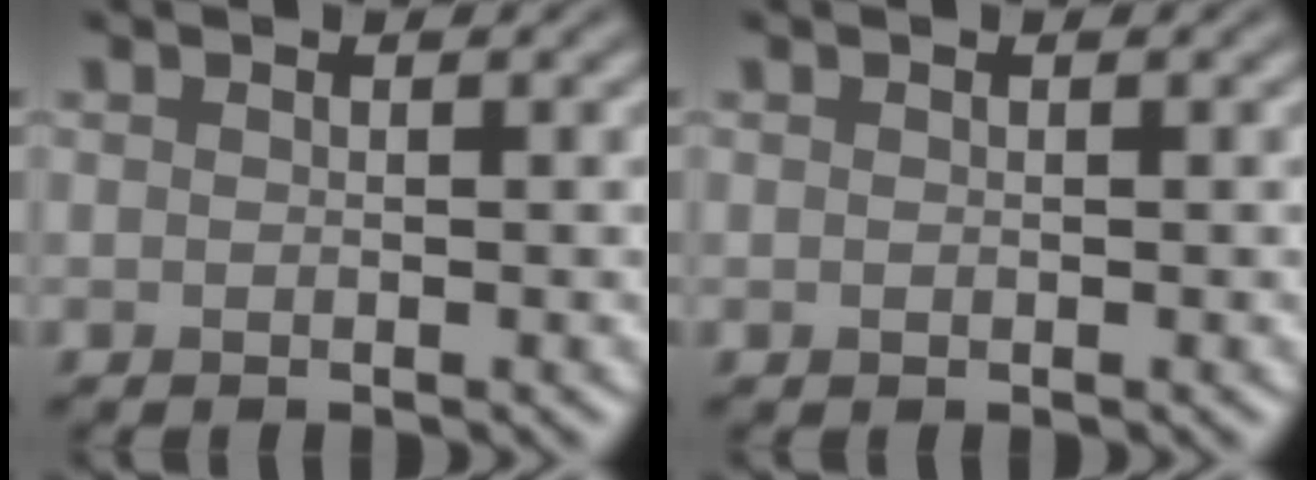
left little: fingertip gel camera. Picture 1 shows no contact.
{"total": 0.0}